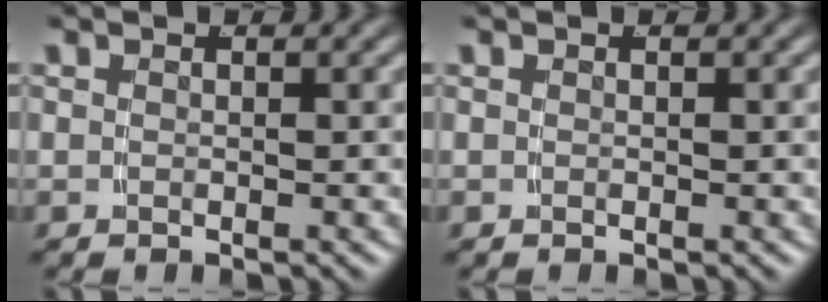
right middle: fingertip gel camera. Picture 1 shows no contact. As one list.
[{"total": 0.0}]